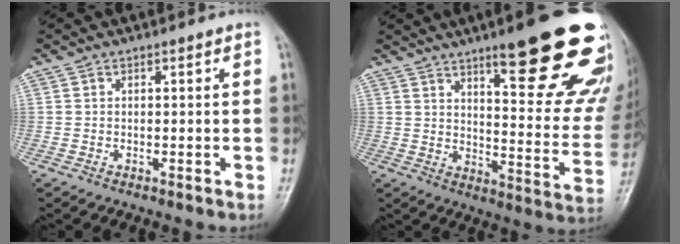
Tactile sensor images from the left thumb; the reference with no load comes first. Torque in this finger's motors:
{"motor_torque": [2.49, 2.52, 1.72, -1.04, 0.22]}